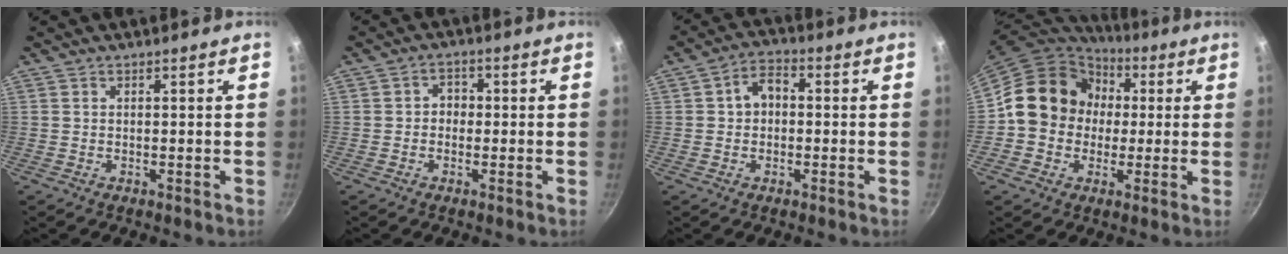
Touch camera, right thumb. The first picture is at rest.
{"total": 3.0, "force": [-0.3, 2.6, 1.5], "torque": [-0.003, 0.009, -0.009]}
{"total": 5.6, "force": [0.2, 4.2, 3.7], "torque": [-0.038, 0.017, -0.004]}
{"total": 15.3, "force": [1.2, 13.5, 7.1], "torque": [-0.079, 0.027, 0.004]}